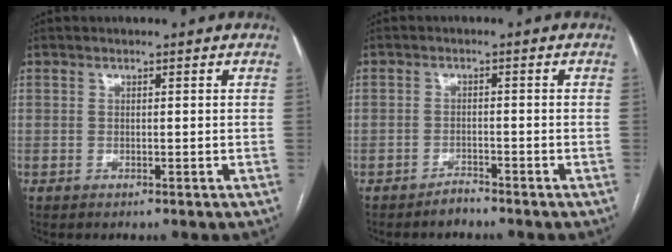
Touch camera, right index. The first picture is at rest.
{"total": 1.7, "force": [-1.6, 0.5, 0.1], "torque": [0.003, 0.001, -0.027]}